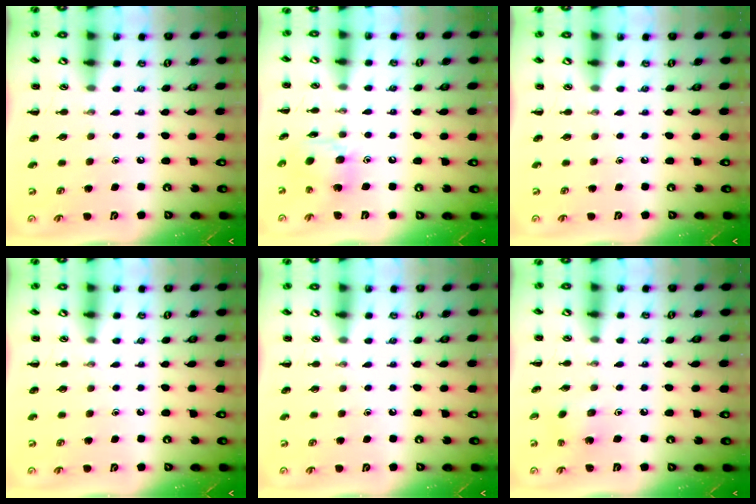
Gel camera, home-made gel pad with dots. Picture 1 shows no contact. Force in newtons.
{"total": 9.8, "press": 9.7, "slide": 0.7}
{"total": 0.0}
{"total": 0.0}
{"total": 0.0}
{"total": 1.6, "press": 1.5, "slide": 0.5}